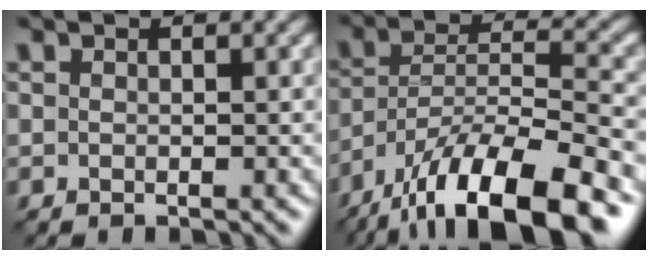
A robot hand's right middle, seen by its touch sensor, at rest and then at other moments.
{"total": 14.4, "force": [-10.4, 4.0, 9.1], "torque": [-0.171, 0.005, -0.181]}